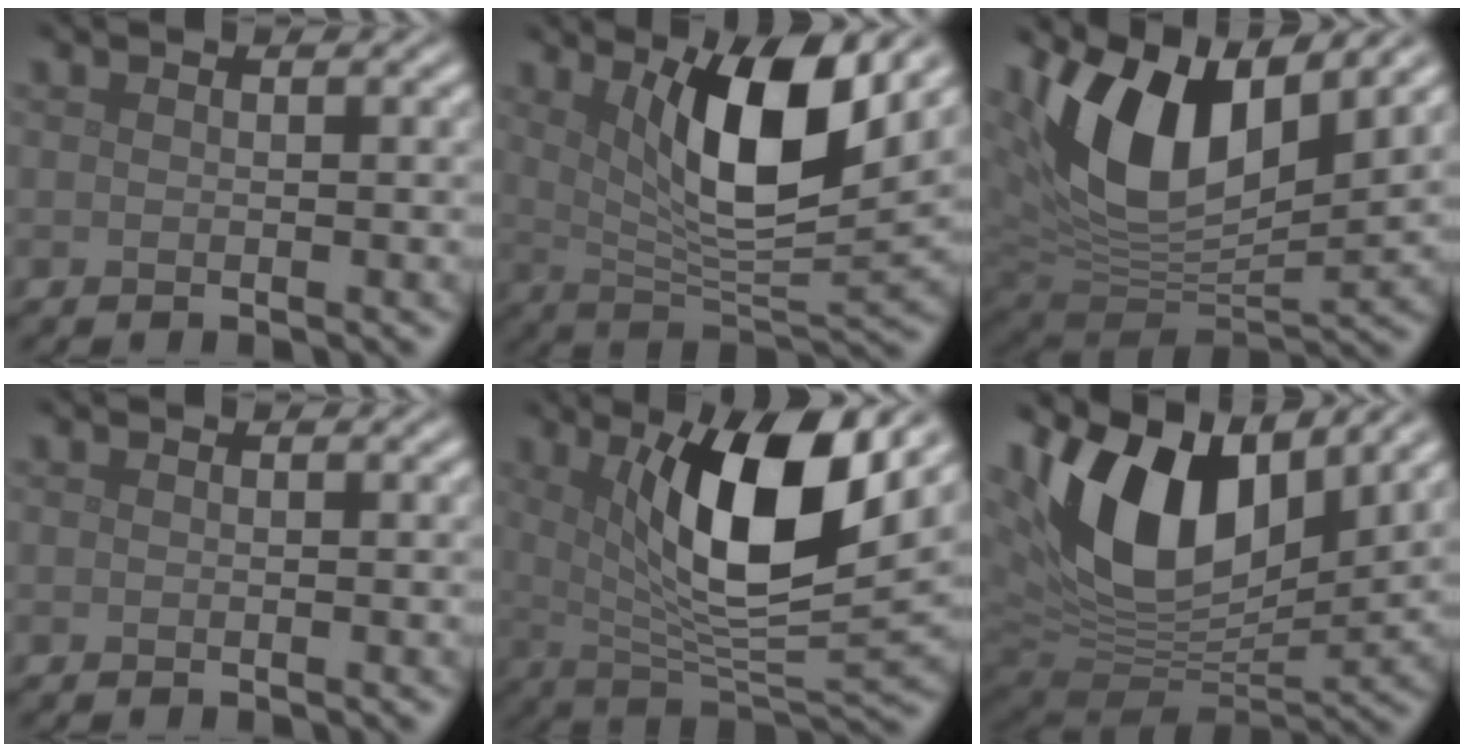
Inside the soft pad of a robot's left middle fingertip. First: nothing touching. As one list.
[{"total": 9.2, "force": [3.6, 2.6, 8.1], "torque": [-0.132, -0.016, 0.065]}, {"total": 12.5, "force": [5.1, 6.3, 9.6], "torque": [-0.173, 0.004, 0.089]}, {"total": 0.0}, {"total": 10.4, "force": [3.4, 3.2, 9.3], "torque": [-0.149, -0.015, 0.064]}, {"total": 13.9, "force": [5.5, 7.6, 10.2], "torque": [-0.193, 0.009, 0.097]}]